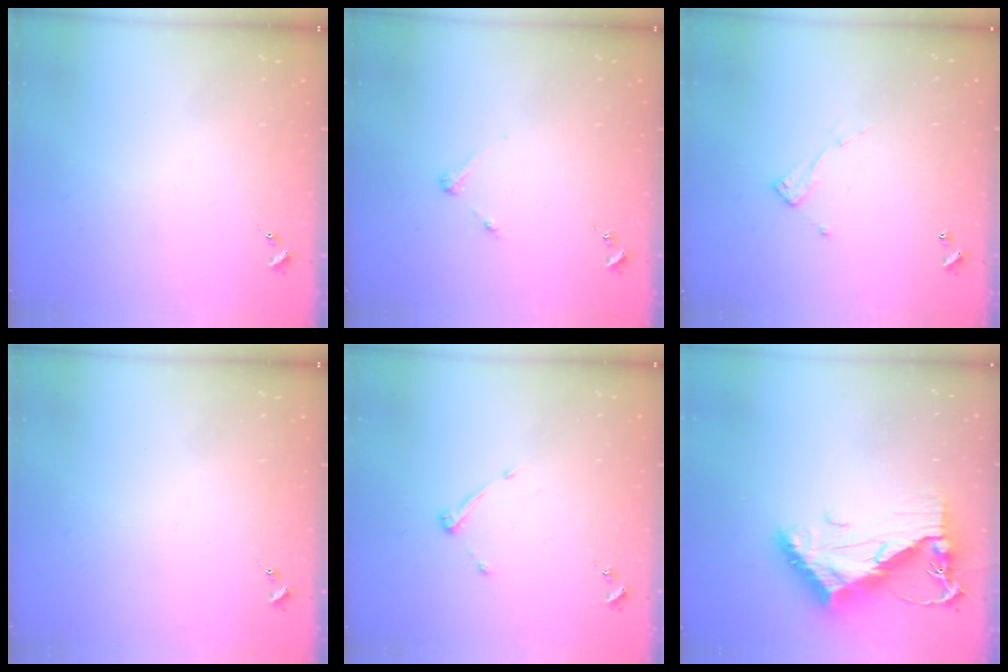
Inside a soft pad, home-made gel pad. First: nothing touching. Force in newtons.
{"total": 3.3, "press": 3.2, "slide": 0.4}
{"total": 6.9, "press": 6.9, "slide": 0.3}
{"total": 0.0}
{"total": 4.0, "press": 4.0, "slide": 0.6}
{"total": 12.5, "press": 12.4, "slide": 1.1}